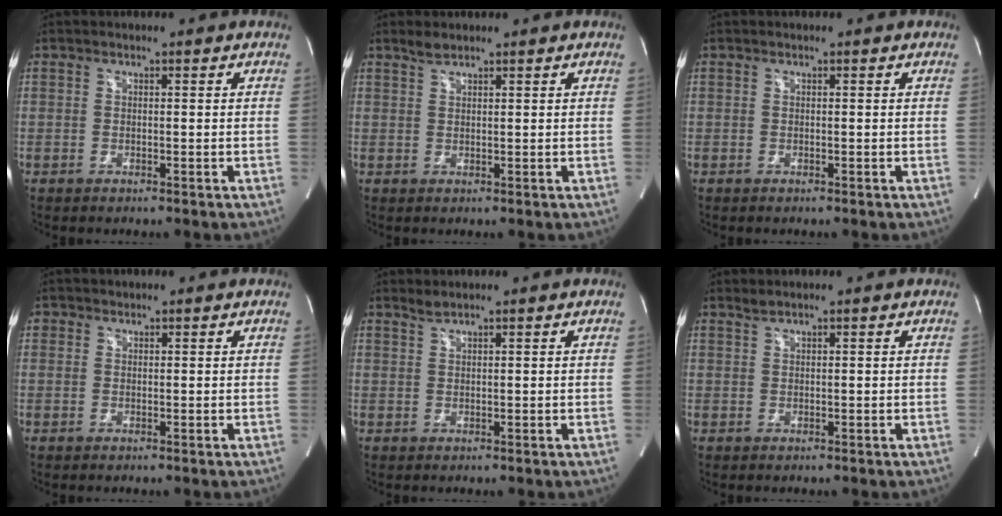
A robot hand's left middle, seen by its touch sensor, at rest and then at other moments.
{"total": 1.5, "force": [1.3, 0.3, 0.5], "torque": [-0.015, 0.005, 0.031]}
{"total": 0.0}
{"total": 0.7, "force": [0.4, 0.6, 0.0], "torque": [0.004, 0.000, 0.006]}
{"total": 1.1, "force": [1.0, -0.2, 0.3], "torque": [-0.010, 0.003, 0.026]}
{"total": 0.9, "force": [0.8, -0.1, 0.3], "torque": [-0.011, 0.005, 0.022]}